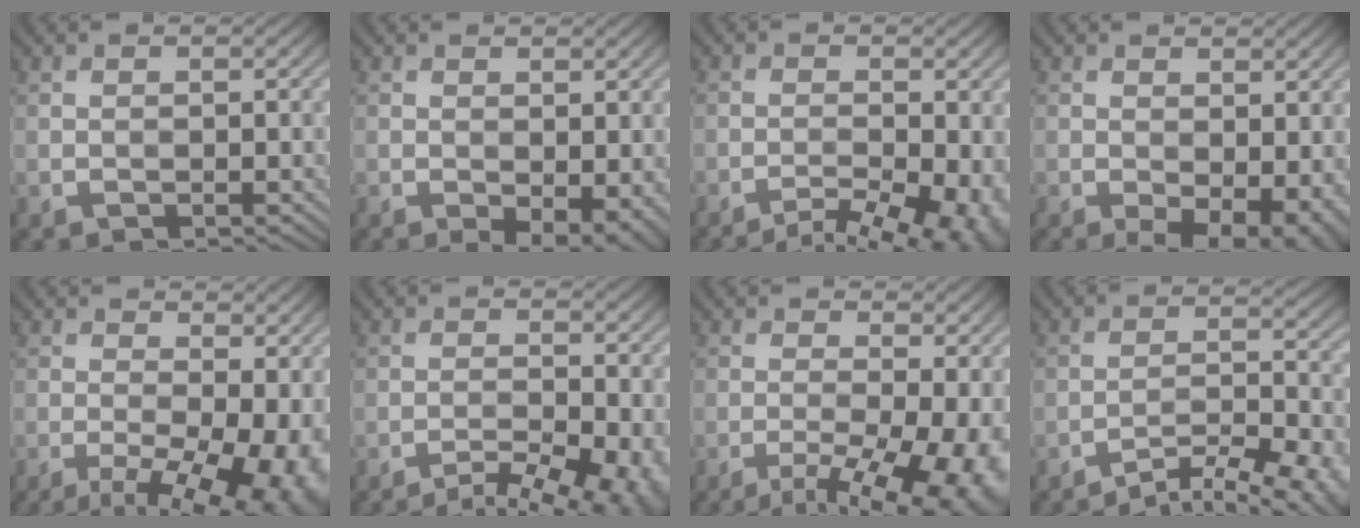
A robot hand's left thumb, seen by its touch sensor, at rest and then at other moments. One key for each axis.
{"total": 4.9, "fx": -1.5, "fy": 2.5, "fz": 3.9, "tx": -0.055, "ty": -0.013, "tz": -0.016}
{"total": 9.4, "fx": -6.1, "fy": 3.0, "fz": 6.5, "tx": -0.090, "ty": -0.010, "tz": -0.068}
{"total": 7.2, "fx": -2.0, "fy": 4.0, "fz": 5.7, "tx": -0.079, "ty": -0.019, "tz": -0.021}
{"total": 14.8, "fx": -4.8, "fy": 6.8, "fz": 12.3, "tx": -0.171, "ty": -0.020, "tz": -0.045}
{"total": 8.6, "fx": -6.0, "fy": 2.3, "fz": 5.7, "tx": -0.087, "ty": -0.009, "tz": -0.070}
{"total": 12.9, "fx": -5.6, "fy": 5.0, "fz": 10.5, "tx": -0.157, "ty": -0.023, "tz": -0.067}
{"total": 10.2, "fx": -8.1, "fy": 2.4, "fz": 5.6, "tx": -0.092, "ty": -0.003, "tz": -0.115}